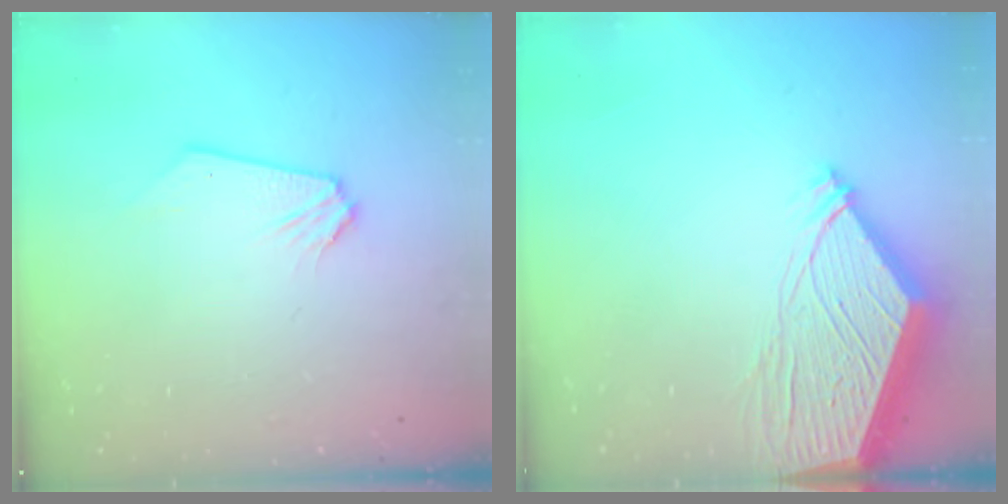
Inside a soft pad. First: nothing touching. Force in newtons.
{"total": 10.5, "press": 10.5, "slide": 1.4}